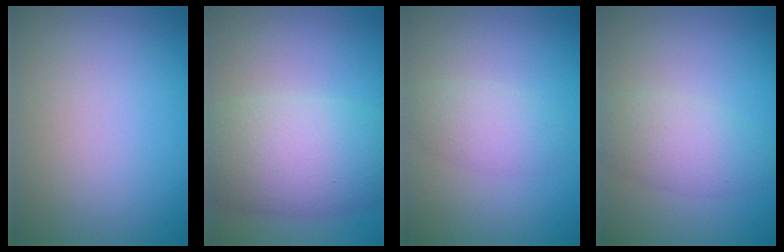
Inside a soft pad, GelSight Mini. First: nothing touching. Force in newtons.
{"total": 7.9, "press": 7.9, "slide": 0.5}
{"total": 2.4, "press": 2.4, "slide": 0.2}
{"total": 3.2, "press": 3.2, "slide": 0.1}